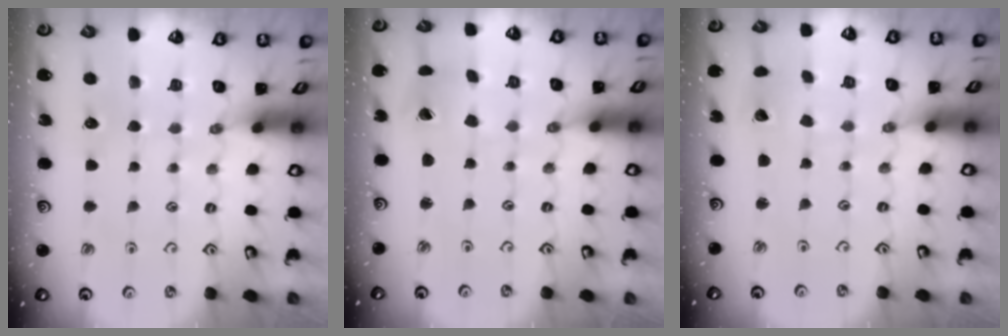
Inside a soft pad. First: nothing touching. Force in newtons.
{"total": 1.4, "press": 1.4, "slide": 0.2}
{"total": 2.2, "press": 2.2, "slide": 0.2}